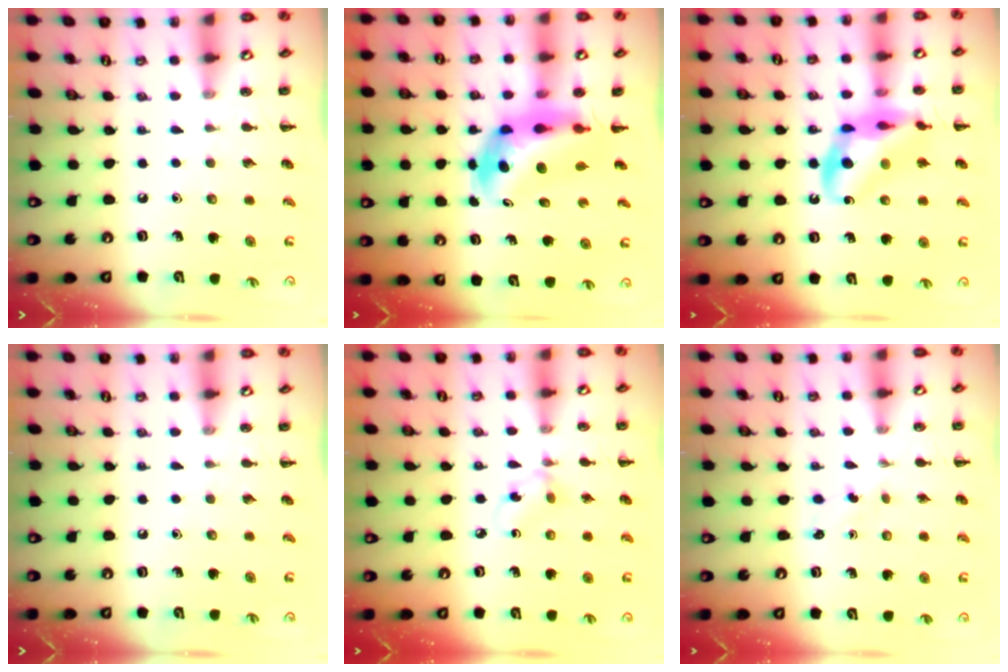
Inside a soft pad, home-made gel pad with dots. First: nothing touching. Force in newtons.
{"total": 6.8, "press": 6.4, "slide": 2.1}
{"total": 14.8, "press": 14.4, "slide": 3.2}
{"total": 0.0}
{"total": 3.4, "press": 3.3, "slide": 0.8}
{"total": 2.7, "press": 2.5, "slide": 0.9}